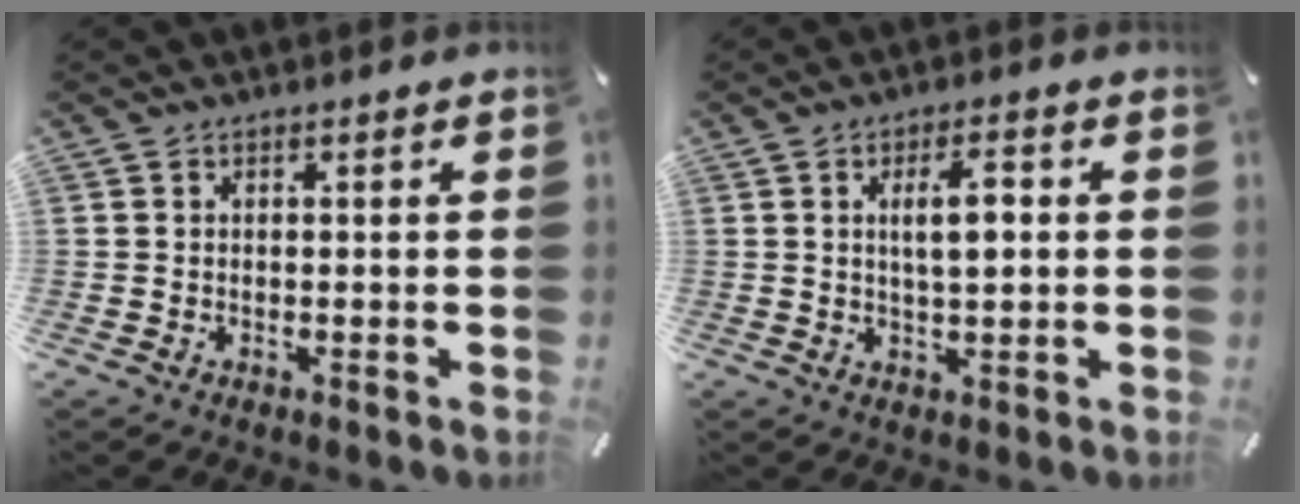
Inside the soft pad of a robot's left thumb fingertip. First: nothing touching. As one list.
[{"total": 7.0, "force": [1.1, 2.6, 6.4], "torque": [-0.109, 0.005, 0.013]}]